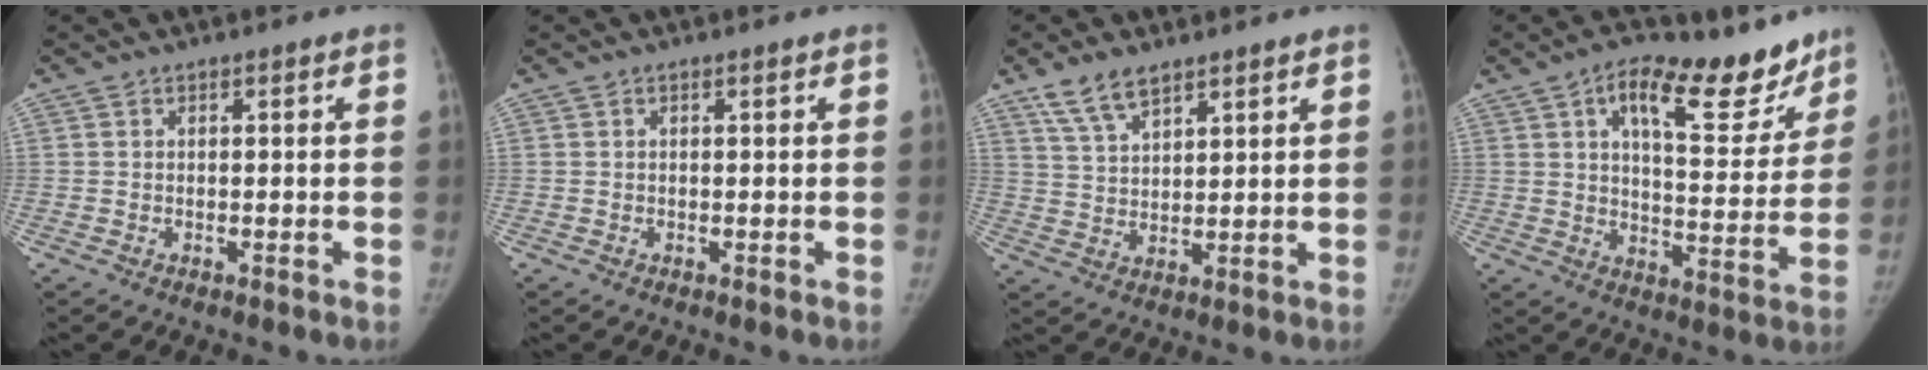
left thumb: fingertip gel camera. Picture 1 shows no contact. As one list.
[{"total": 0.0}, {"total": 7.2, "force": [5.2, 3.0, 4.0], "torque": [-0.063, -0.021, 0.105]}, {"total": 18.1, "force": [11.6, 8.0, 11.5], "torque": [-0.106, -0.046, 0.171]}]